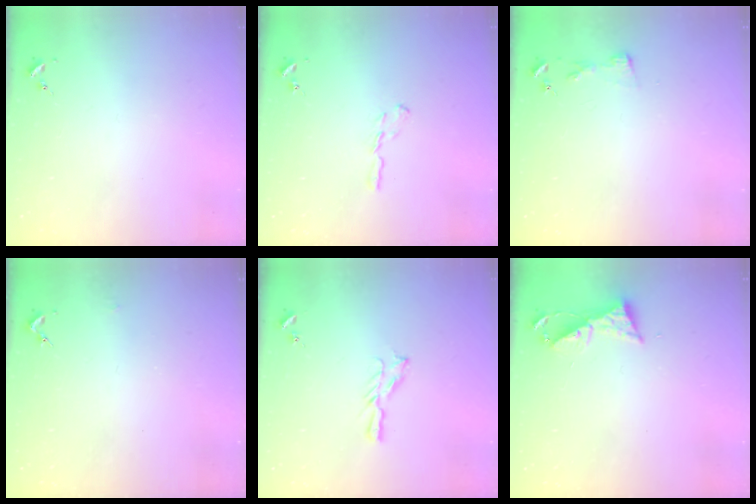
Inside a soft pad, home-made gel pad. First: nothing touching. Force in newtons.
{"total": 3.9, "press": 3.9, "slide": 0.4}
{"total": 3.1, "press": 3.1, "slide": 0.4}
{"total": 1.4, "press": 1.4, "slide": 0.1}
{"total": 5.1, "press": 5.1, "slide": 0.5}
{"total": 6.4, "press": 6.4, "slide": 0.6}